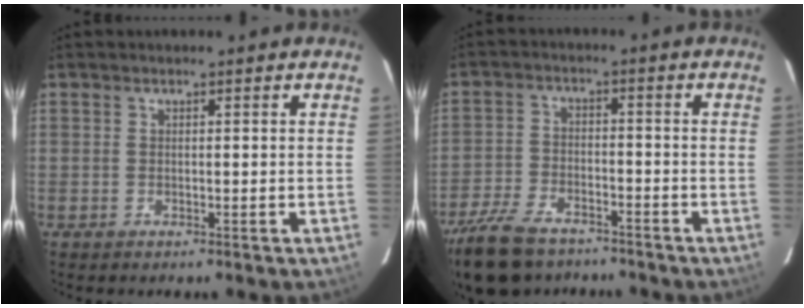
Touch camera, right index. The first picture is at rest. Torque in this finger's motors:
{"motor_torque": [0.93, -1.21, 0.52, 0.11]}